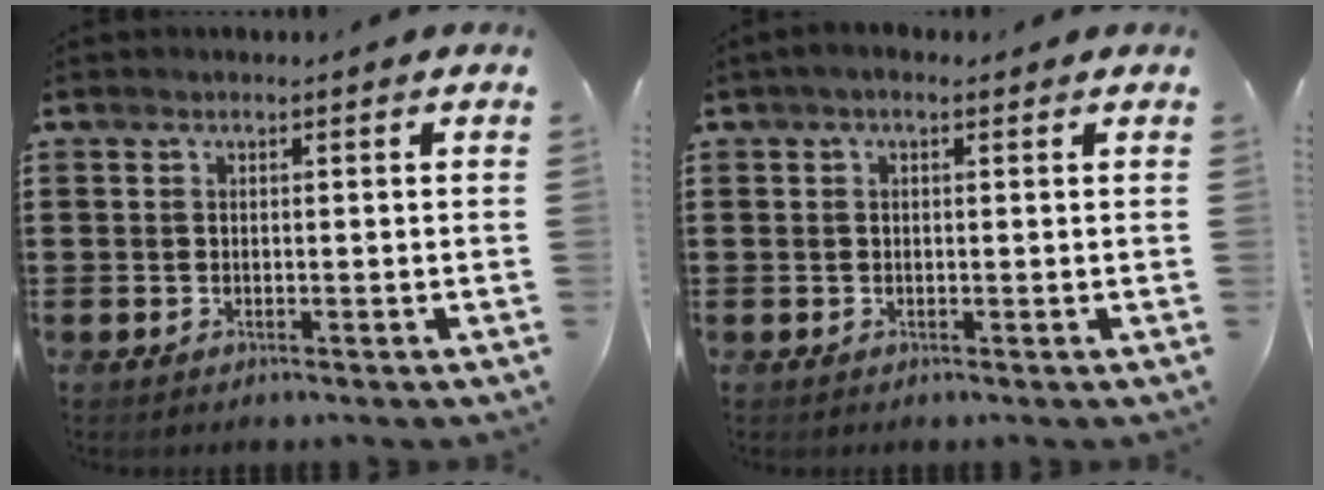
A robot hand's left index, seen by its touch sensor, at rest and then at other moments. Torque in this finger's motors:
{"motor_torque": [0.78, 0.75, -0.02, -0.03]}